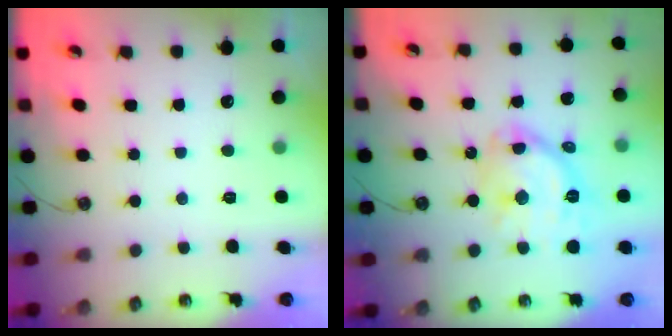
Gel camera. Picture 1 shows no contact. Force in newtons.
{"total": 15.0, "press": 14.9, "slide": 1.4}